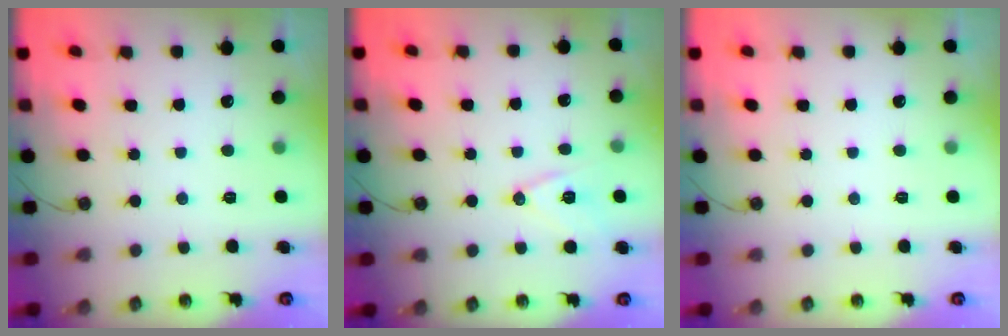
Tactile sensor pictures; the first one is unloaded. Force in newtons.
{"total": 10.1, "press": 9.5, "slide": 3.5}
{"total": 0.0}